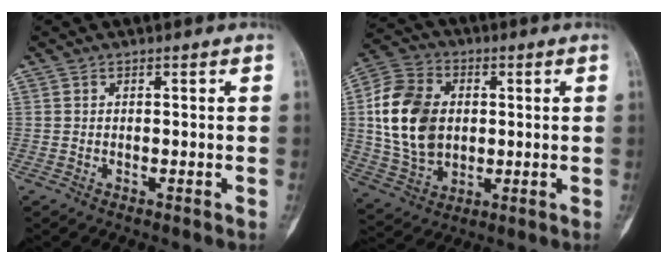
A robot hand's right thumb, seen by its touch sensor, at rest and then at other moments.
{"total": 16.0, "force": [1.4, 11.6, 10.9], "torque": [-0.188, 0.008, 0.027]}